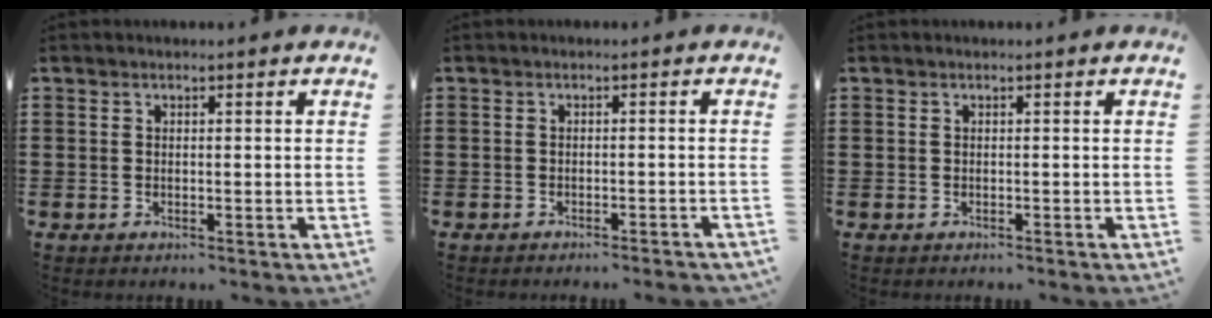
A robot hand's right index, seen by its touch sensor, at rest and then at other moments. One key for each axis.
{"total": 1.1, "fx": -1.0, "fy": -0.2, "fz": 0.2, "tx": -0.006, "ty": 0.001, "tz": -0.020}
{"total": 0.0}